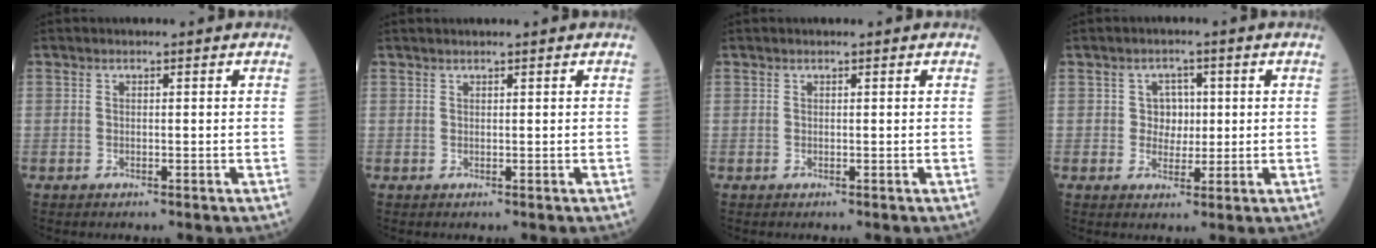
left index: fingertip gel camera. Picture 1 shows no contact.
{"total": 1.2, "force": [1.2, 0.1, 0.4], "torque": [-0.007, 0.020, 0.023]}
{"total": 0.0}
{"total": 3.2, "force": [0.5, 2.9, 1.3], "torque": [-0.016, 0.006, 0.006]}